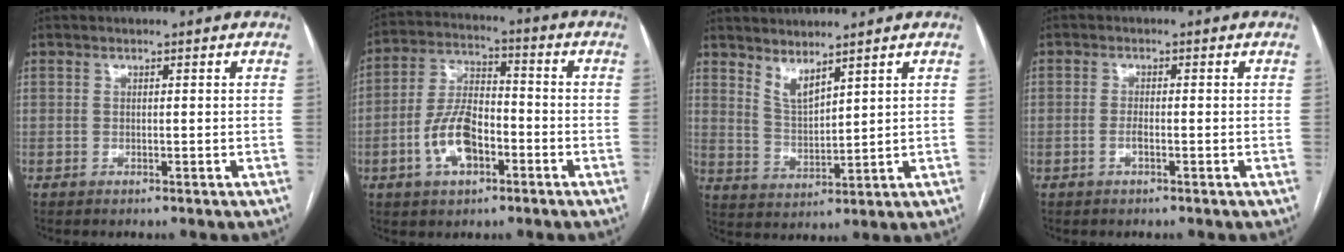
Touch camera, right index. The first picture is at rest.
{"total": 10.1, "force": [-3.8, 5.0, 7.9], "torque": [-0.168, 0.016, -0.069]}
{"total": 4.3, "force": [3.7, 0.7, 2.2], "torque": [-0.046, -0.015, 0.083]}
{"total": 1.6, "force": [-0.7, 0.4, 1.4], "torque": [-0.028, 0.001, -0.012]}